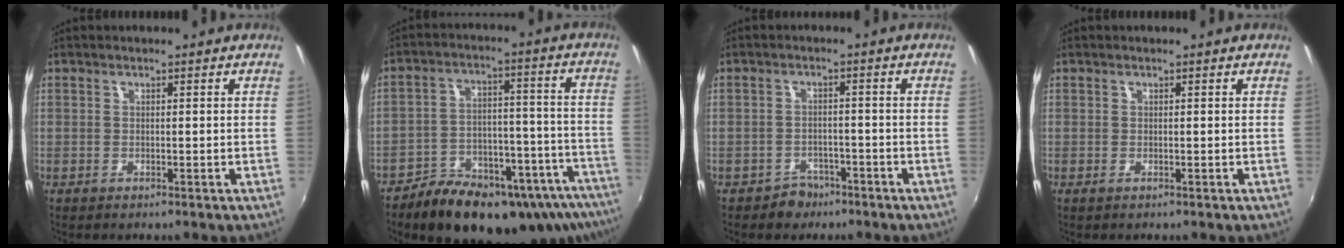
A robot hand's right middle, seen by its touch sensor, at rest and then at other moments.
{"total": 24.7, "force": [-18.1, 10.7, 12.9], "torque": [-0.204, 0.002, -0.229]}
{"total": 4.1, "force": [-2.9, 2.9, 0.2], "torque": [-0.013, 0.010, -0.043]}
{"total": 0.0}